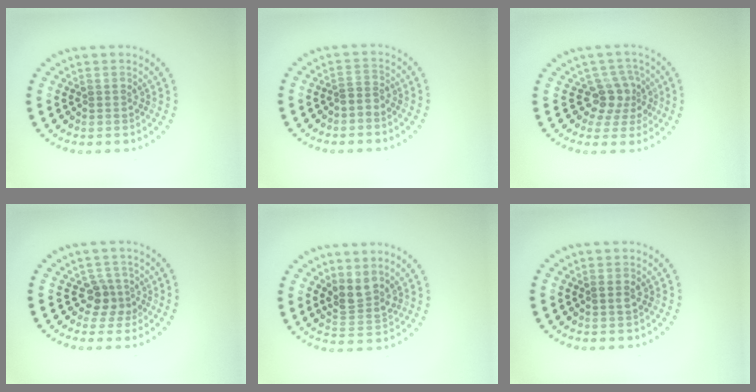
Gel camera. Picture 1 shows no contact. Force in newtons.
{"total": 1.0, "press": 0.6, "slide": 0.8}
{"total": 2.8, "press": 2.1, "slide": 1.8}
{"total": 2.2, "press": 1.8, "slide": 1.4}
{"total": 2.7, "press": 2.1, "slide": 1.7}
{"total": 0.9, "press": 0.8, "slide": 0.1}